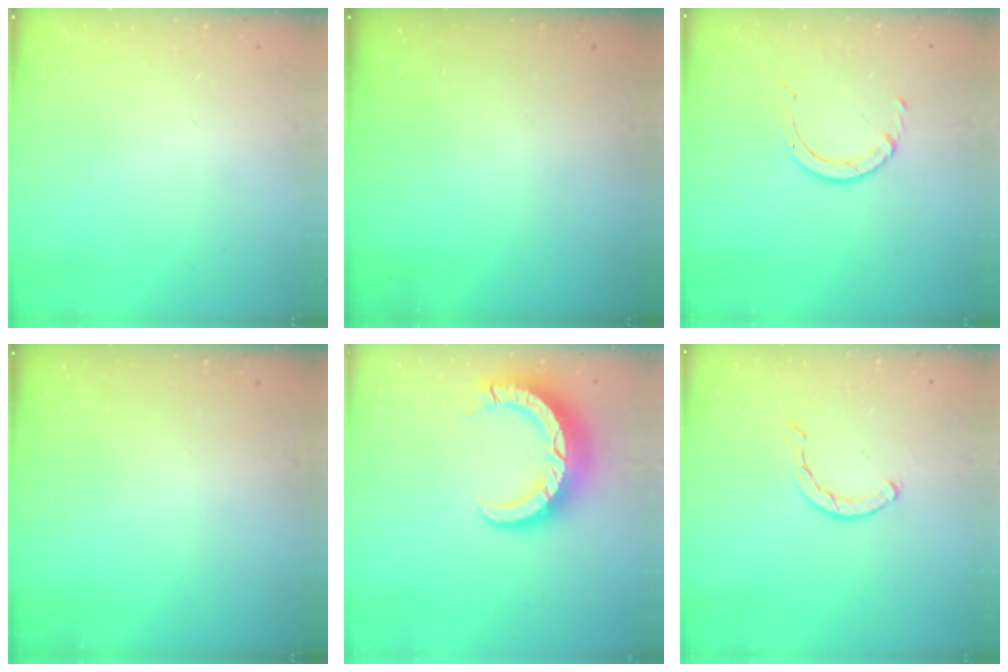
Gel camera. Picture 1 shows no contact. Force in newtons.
{"total": 0.0}
{"total": 2.5, "press": 2.4, "slide": 0.3}
{"total": 0.0}
{"total": 9.9, "press": 9.8, "slide": 1.0}
{"total": 2.0, "press": 2.0, "slide": 0.2}